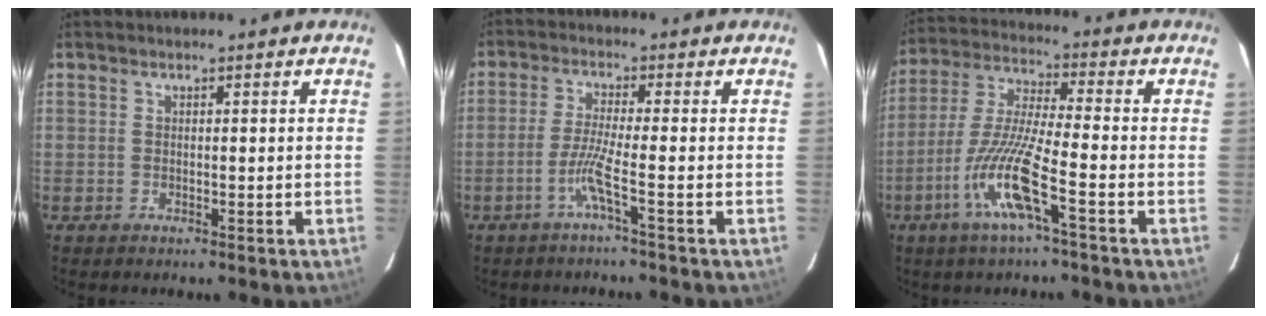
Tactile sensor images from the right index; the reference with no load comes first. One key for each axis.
{"total": 4.4, "fx": -2.0, "fy": -1.2, "fz": 3.7, "tx": -0.075, "ty": -0.003, "tz": -0.046}
{"total": 11.8, "fx": -5.0, "fy": 0.1, "fz": 10.7, "tx": -0.223, "ty": -0.006, "tz": -0.104}